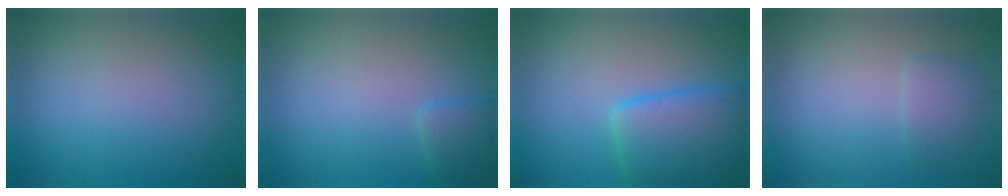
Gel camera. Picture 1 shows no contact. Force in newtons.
{"total": 1.7, "press": 1.7, "slide": 0.1}
{"total": 7.3, "press": 7.2, "slide": 0.6}
{"total": 1.7, "press": 1.6, "slide": 0.2}